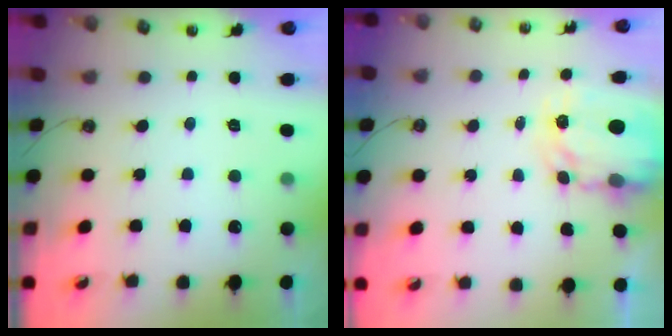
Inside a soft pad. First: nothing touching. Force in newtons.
{"total": 4.0, "press": 4.0, "slide": 0.3}